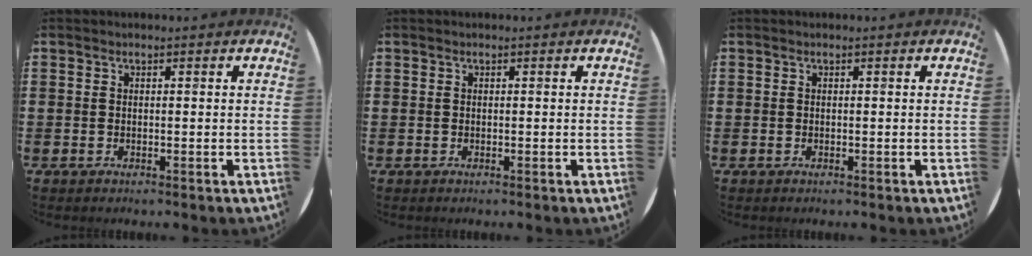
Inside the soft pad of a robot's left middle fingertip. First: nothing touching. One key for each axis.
{"total": 0.0}
{"total": 0.0}